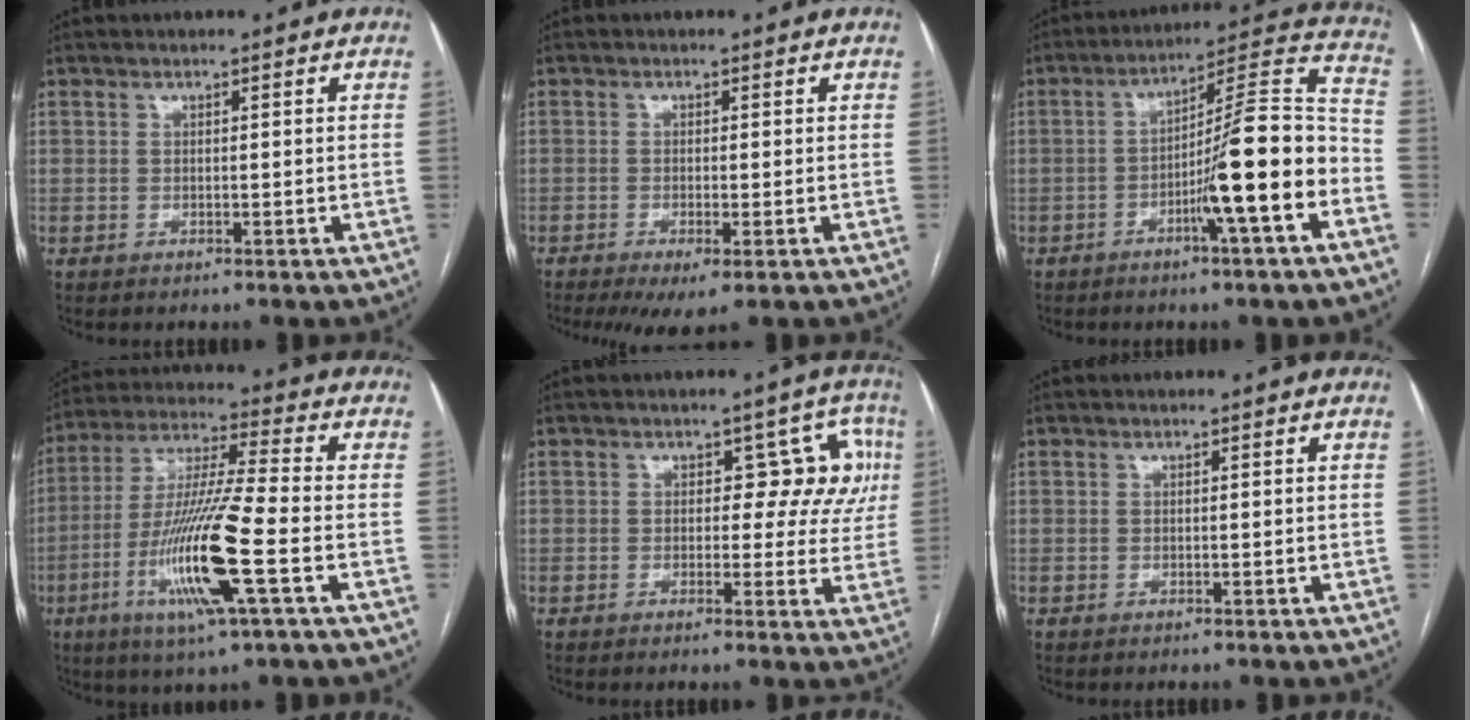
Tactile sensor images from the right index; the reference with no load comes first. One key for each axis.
{"total": 4.3, "fx": -2.2, "fy": 0.9, "fz": 3.6, "tx": -0.056, "ty": -0.012, "tz": -0.032}
{"total": 14.5, "fx": -5.1, "fy": -0.1, "fz": 13.6, "tx": -0.204, "ty": 0.014, "tz": -0.082}
{"total": 16.1, "fx": -5.2, "fy": 0.0, "fz": 15.2, "tx": -0.311, "ty": -0.018, "tz": -0.102}
{"total": 7.0, "fx": 1.2, "fy": 4.1, "fz": 5.6, "tx": -0.045, "ty": 0.031, "tz": 0.013}
{"total": 0.0}